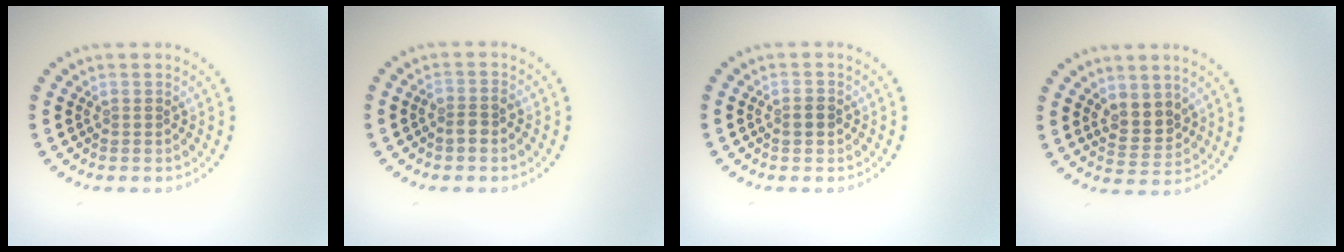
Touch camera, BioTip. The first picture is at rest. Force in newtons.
{"total": 1.5, "press": 1.3, "slide": 0.8}
{"total": 1.3, "press": 1.2, "slide": 0.2}
{"total": 2.7, "press": 2.5, "slide": 1.0}